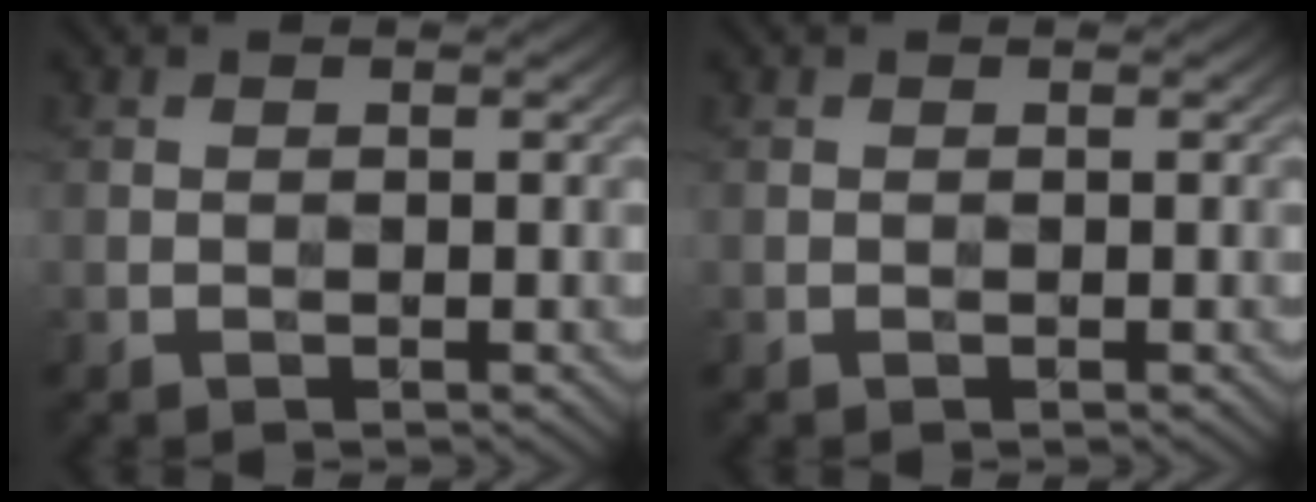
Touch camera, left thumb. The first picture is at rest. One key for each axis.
{"total": 0.0}